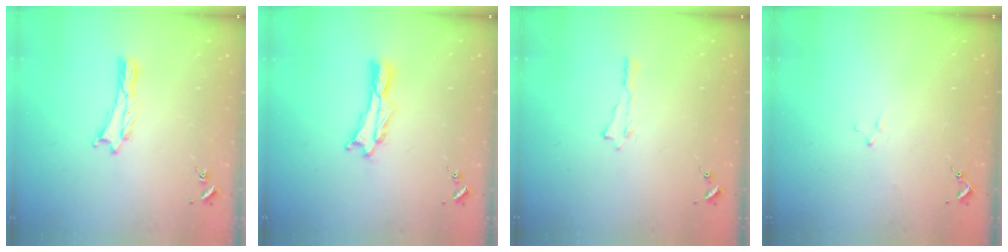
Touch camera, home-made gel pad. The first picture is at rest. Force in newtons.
{"total": 1.1, "press": 1.1, "slide": 0.2}
{"total": 0.0}
{"total": 0.8, "press": 0.8, "slide": 0.2}